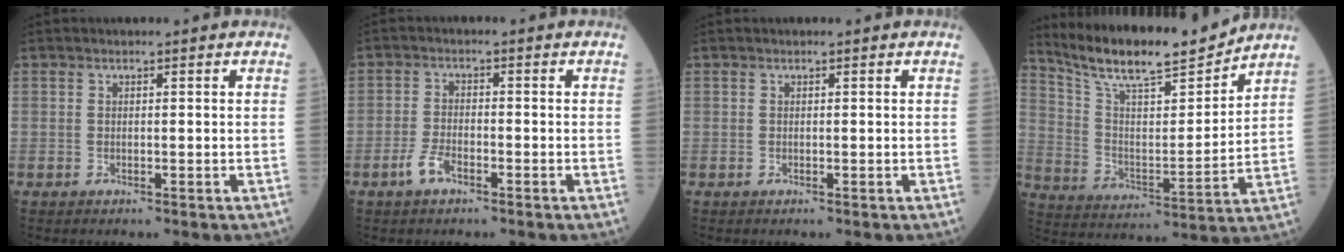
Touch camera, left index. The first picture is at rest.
{"total": 3.1, "force": [-2.0, 1.2, 2.1], "torque": [-0.051, 0.001, -0.042]}
{"total": 0.0}
{"total": 15.9, "force": [14.4, 1.6, 6.6], "torque": [-0.128, -0.008, 0.253]}